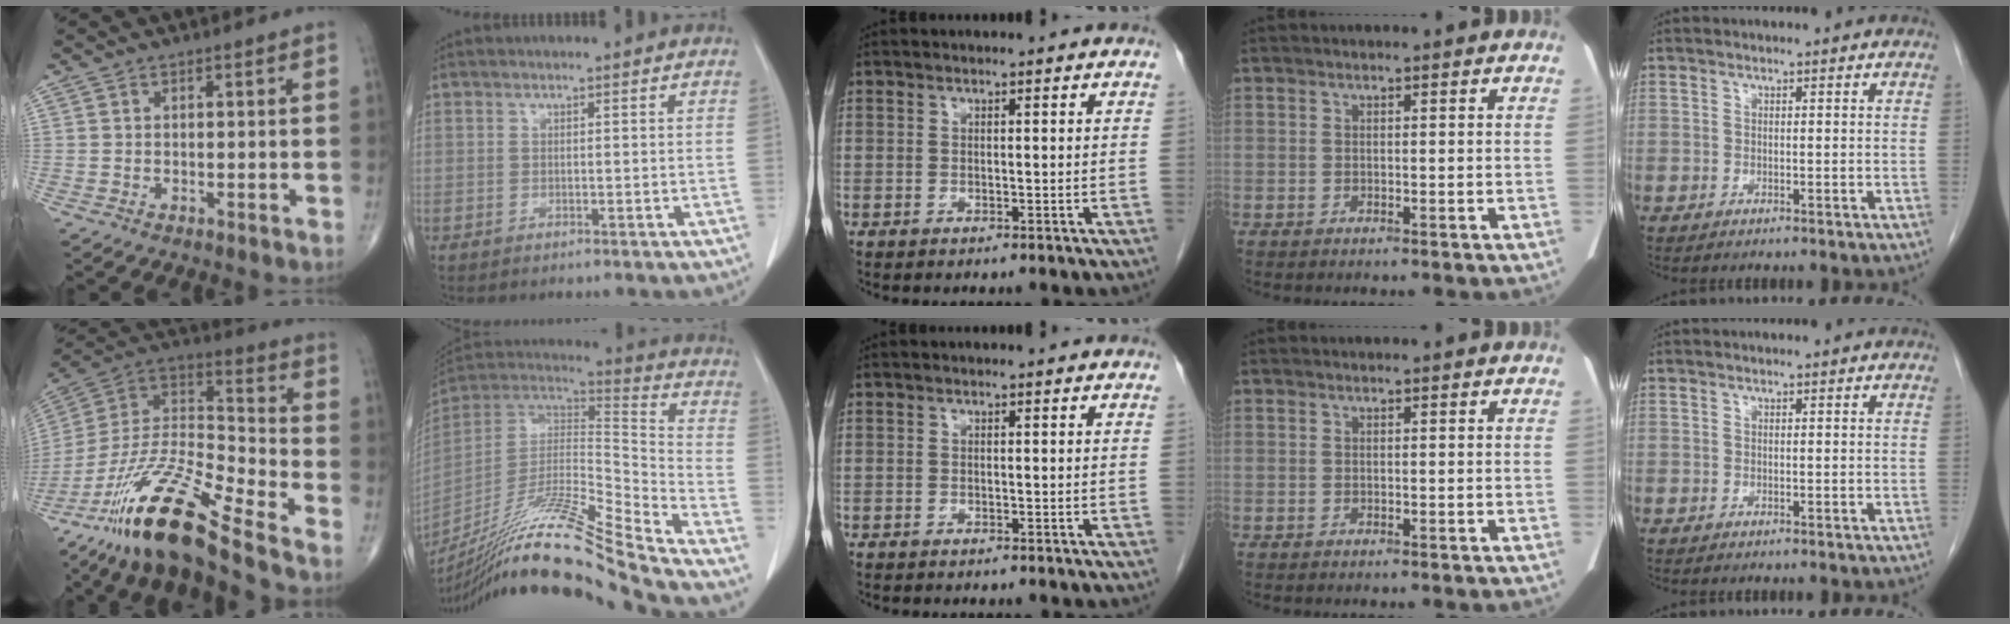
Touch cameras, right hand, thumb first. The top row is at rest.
{"thumb": {"total": 21.8, "force": [-16.1, 3.1, 14.4], "torque": [-0.304, 0.054, -0.304]}, "index": {"total": 23.8, "force": [-19.4, -1.5, 13.6], "torque": [-0.247, -0.016, -0.350]}, "middle": {"total": 1.4, "force": [-1.2, 0.4, 0.5], "torque": [-0.013, -0.003, -0.015]}}